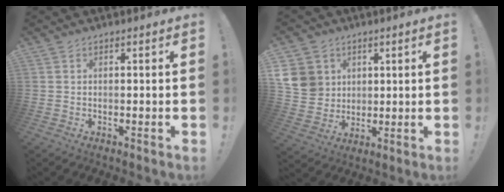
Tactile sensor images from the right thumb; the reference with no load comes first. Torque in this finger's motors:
{"motor_torque": [0.25, 1.34, -0.30, 0.32, 0.00]}